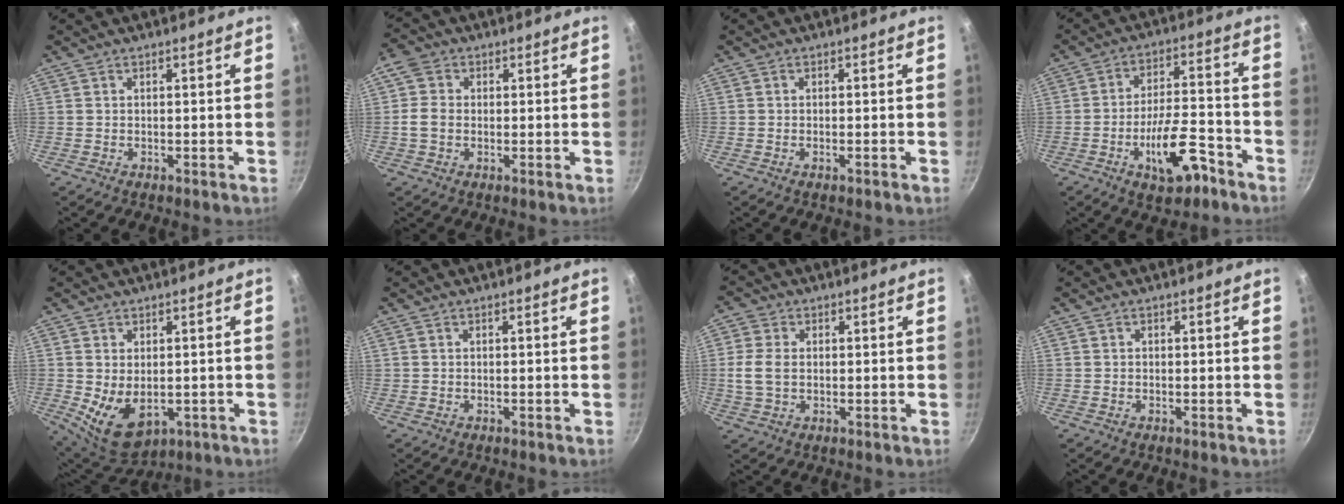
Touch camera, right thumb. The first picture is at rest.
{"total": 4.6, "force": [-0.2, 3.7, 2.7], "torque": [-0.040, 0.008, -0.014]}
{"total": 0.8, "force": [-0.5, 0.1, 0.6], "torque": [-0.014, 0.004, -0.011]}
{"total": 12.1, "force": [-6.1, 5.0, 9.3], "torque": [-0.135, 0.045, -0.089]}
{"total": 9.5, "force": [-1.0, 6.1, 7.2], "torque": [-0.107, -0.023, 0.007]}
{"total": 0.0}
{"total": 5.6, "force": [0.2, 4.1, 3.9], "torque": [-0.072, 0.001, 0.001]}
{"total": 0.0}